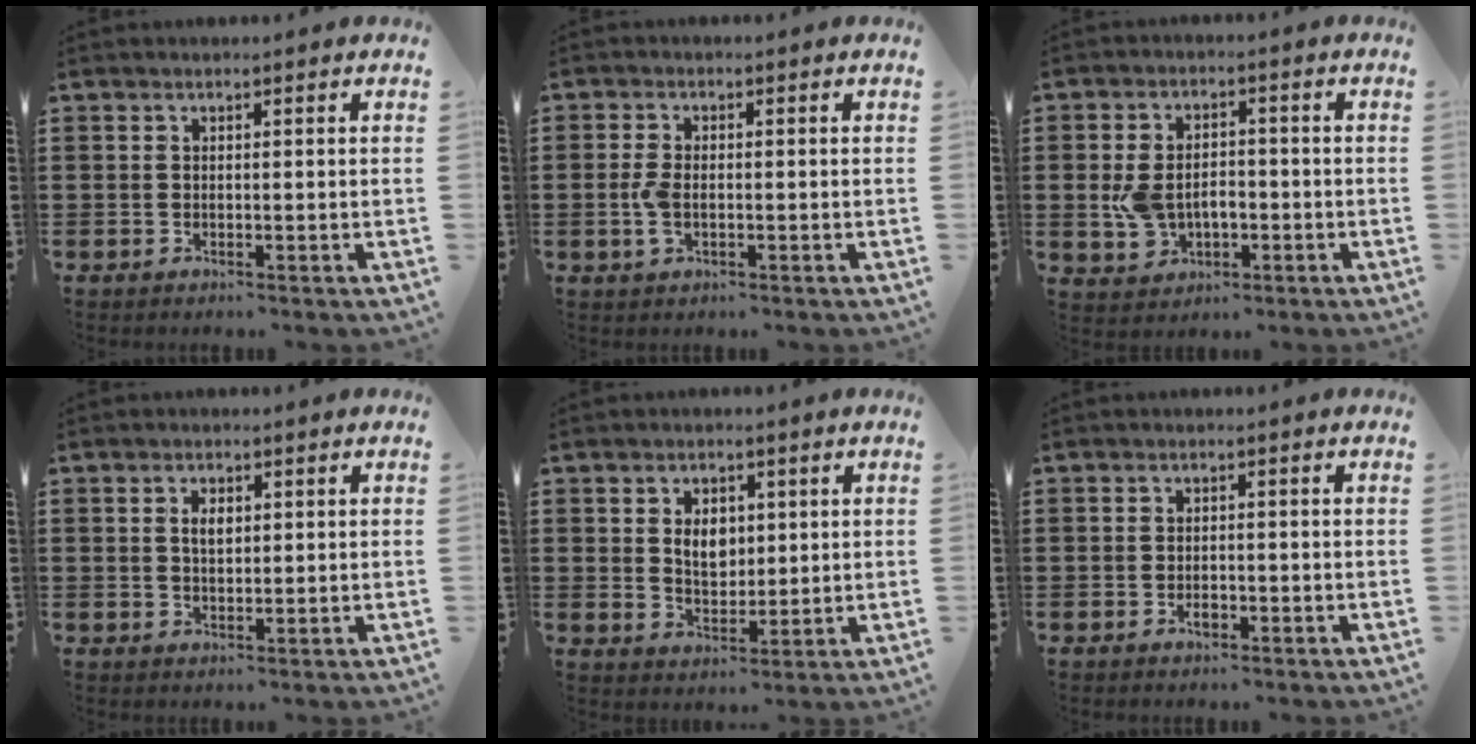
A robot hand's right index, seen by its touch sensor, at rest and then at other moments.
{"total": 3.3, "force": [-0.6, 1.7, 2.8], "torque": [-0.068, -0.004, -0.014]}
{"total": 5.4, "force": [-0.8, 3.8, 3.8], "torque": [-0.094, 0.002, -0.020]}
{"total": 2.4, "force": [0.5, 1.2, 2.0], "torque": [-0.042, 0.007, 0.008]}
{"total": 4.7, "force": [1.0, 3.2, 3.2], "torque": [-0.057, 0.005, 0.013]}
{"total": 1.6, "force": [-0.8, 0.9, 1.1], "torque": [-0.023, -0.001, -0.014]}